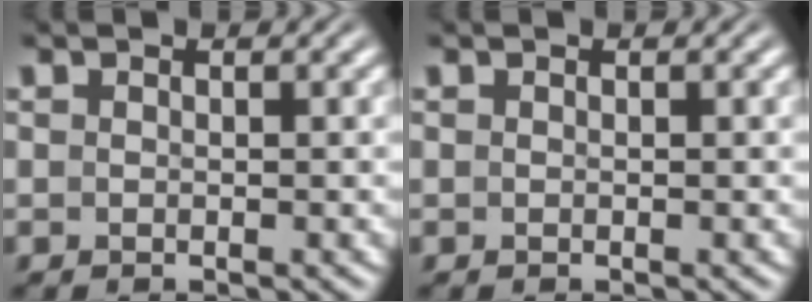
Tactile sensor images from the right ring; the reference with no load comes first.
{"total": 0.0}